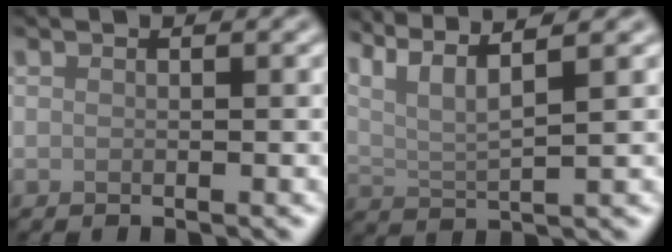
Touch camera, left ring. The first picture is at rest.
{"total": 7.3, "force": [5.2, 1.6, 4.8], "torque": [-0.089, 0.021, 0.079]}